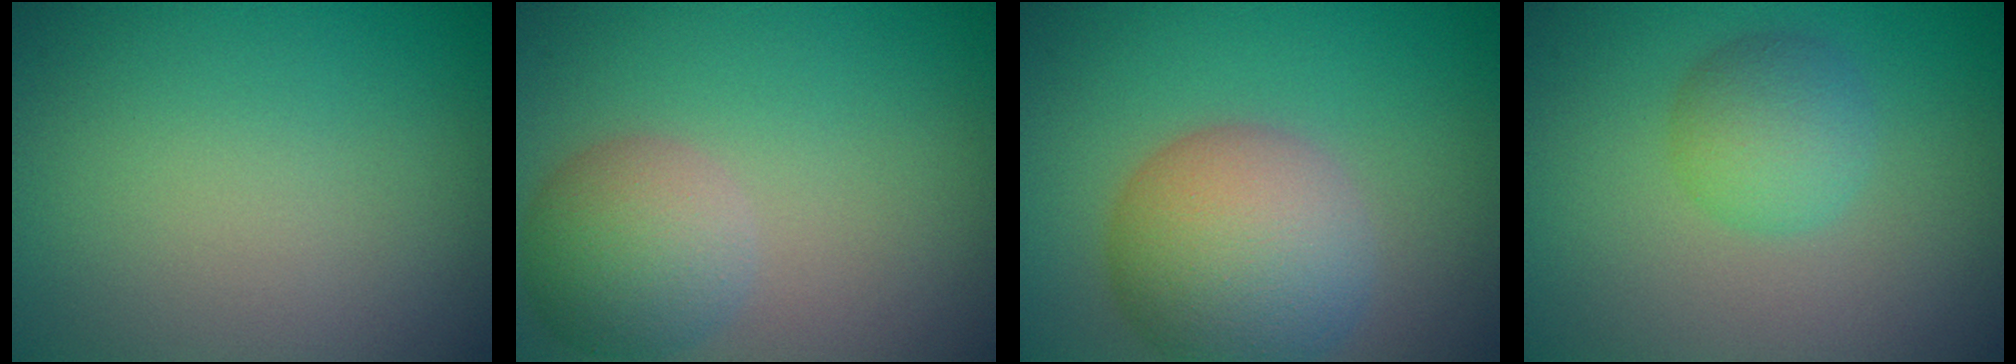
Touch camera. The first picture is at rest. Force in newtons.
{"total": 4.4, "press": 4.4, "slide": 0.2}
{"total": 7.8, "press": 7.8, "slide": 0.3}
{"total": 2.9, "press": 2.9, "slide": 0.1}